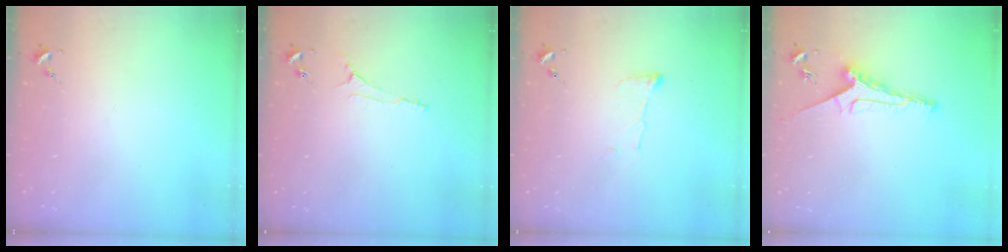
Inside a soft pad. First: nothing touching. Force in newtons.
{"total": 4.7, "press": 4.7, "slide": 0.6}
{"total": 4.8, "press": 4.7, "slide": 0.7}
{"total": 10.9, "press": 10.9, "slide": 0.4}